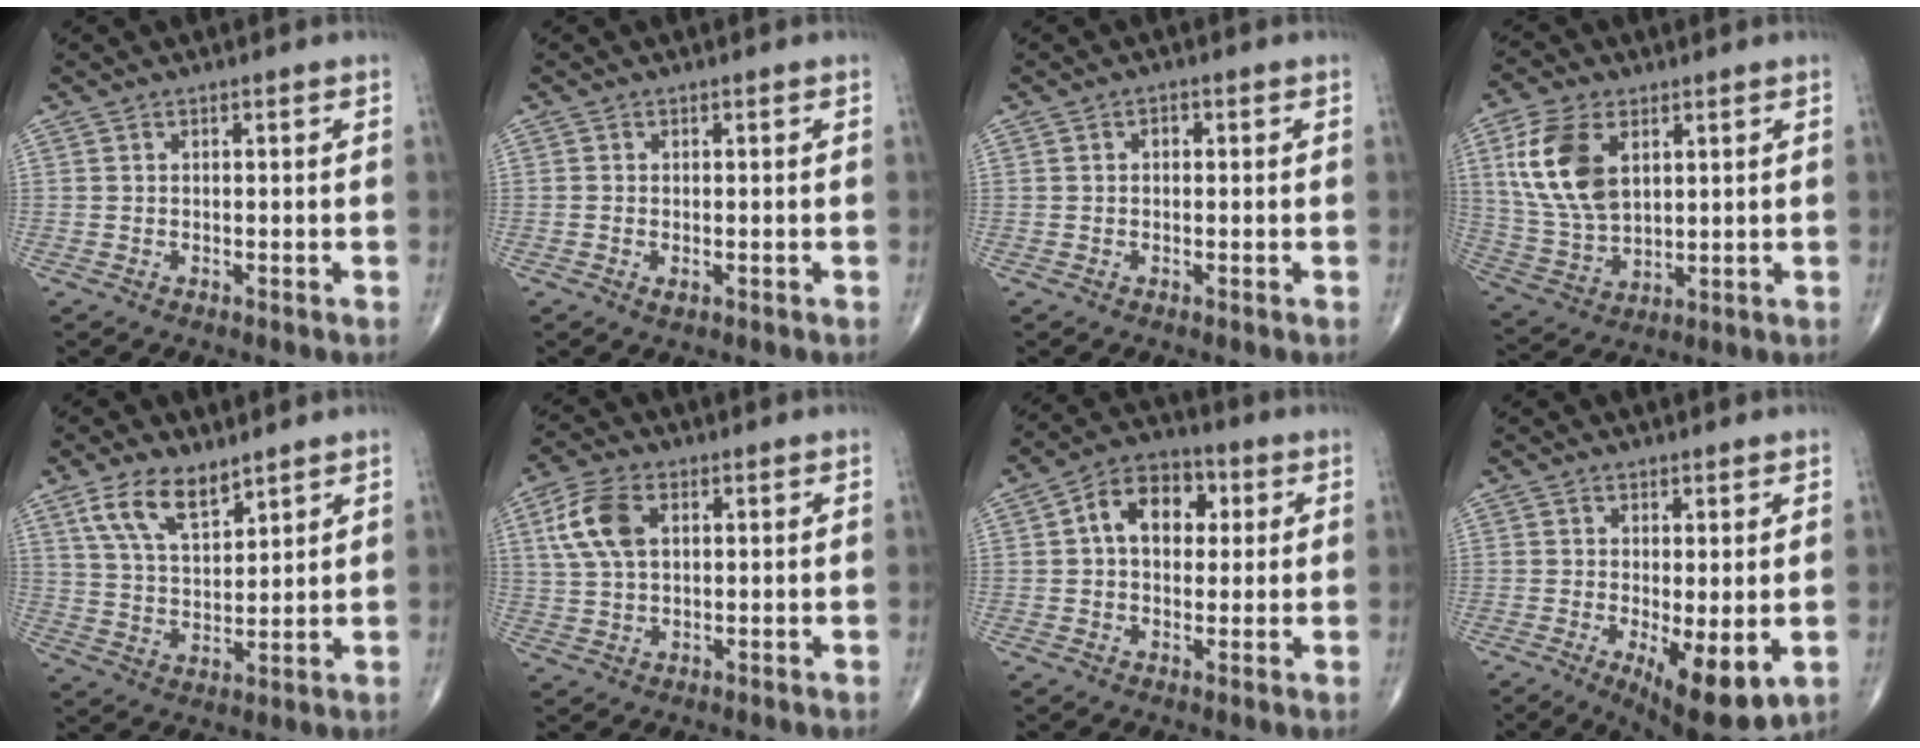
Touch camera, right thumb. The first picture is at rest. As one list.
[{"total": 1.1, "force": [-0.4, 0.6, 0.9], "torque": [-0.015, -0.003, -0.007]}, {"total": 1.2, "force": [0.1, 0.9, 0.7], "torque": [-0.006, 0.006, -0.002]}, {"total": 14.1, "force": [4.6, 8.4, 10.4], "torque": [-0.204, -0.013, 0.097]}, {"total": 9.5, "force": [6.2, 4.2, 5.9], "torque": [-0.098, -0.032, 0.125]}, {"total": 8.7, "force": [2.5, 5.1, 6.6], "torque": [-0.139, 0.007, 0.048]}, {"total": 10.7, "force": [2.2, 7.4, 7.4], "torque": [-0.091, 0.019, 0.027]}, {"total": 10.0, "force": [-2.3, 3.3, 9.1], "torque": [-0.133, -0.026, -0.027]}]